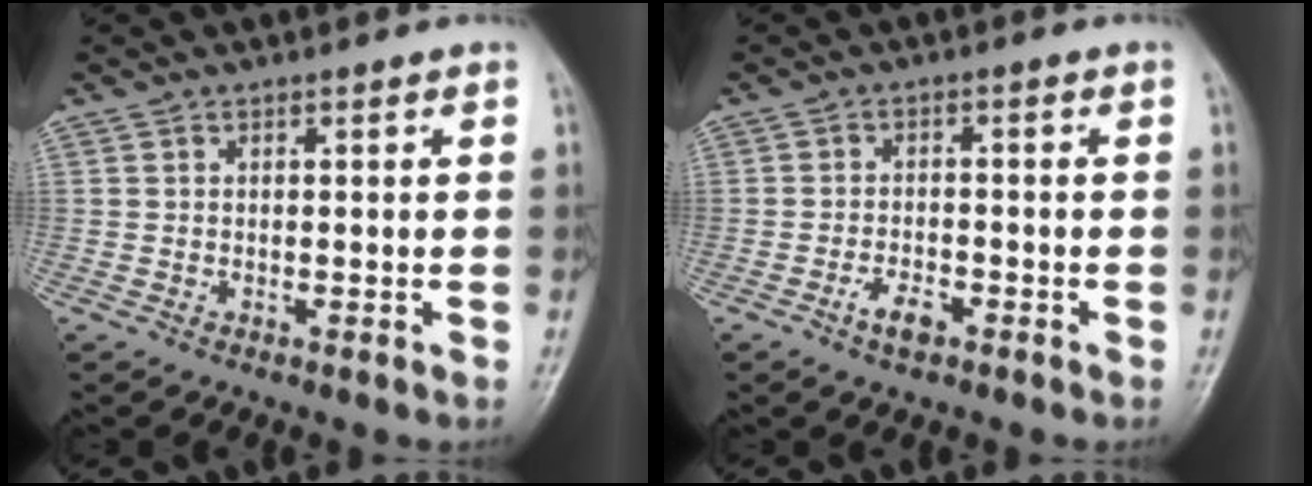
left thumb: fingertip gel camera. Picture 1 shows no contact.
{"total": 3.6, "force": [-2.1, 1.7, 2.4], "torque": [-0.042, 0.013, -0.039]}